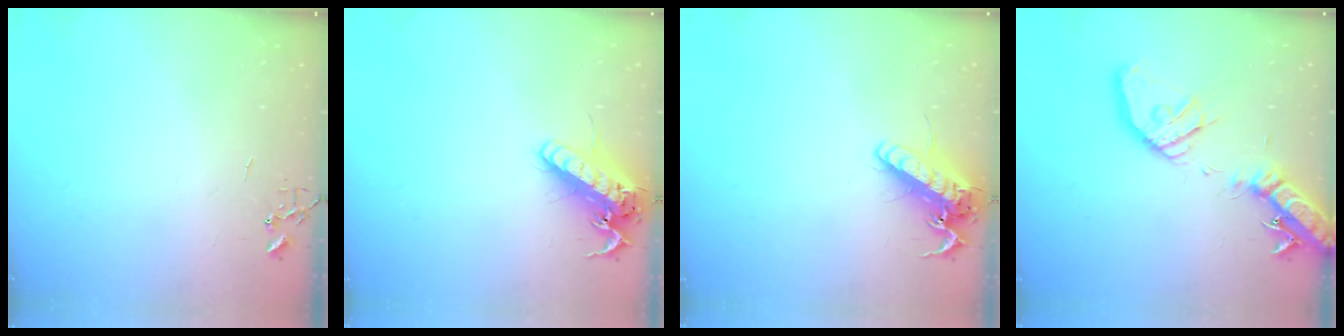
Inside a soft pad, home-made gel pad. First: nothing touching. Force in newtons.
{"total": 16.4, "press": 16.1, "slide": 3.2}
{"total": 14.6, "press": 14.4, "slide": 2.4}
{"total": 20.7, "press": 20.4, "slide": 3.6}